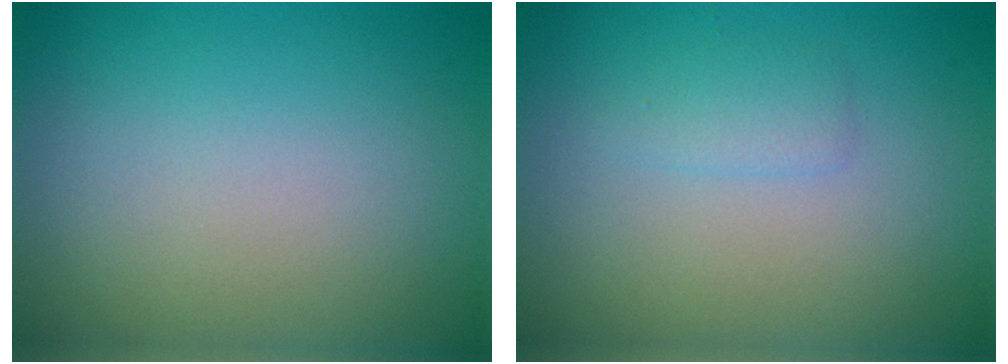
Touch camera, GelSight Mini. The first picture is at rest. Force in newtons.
{"total": 1.2, "press": 1.2, "slide": 0.0}